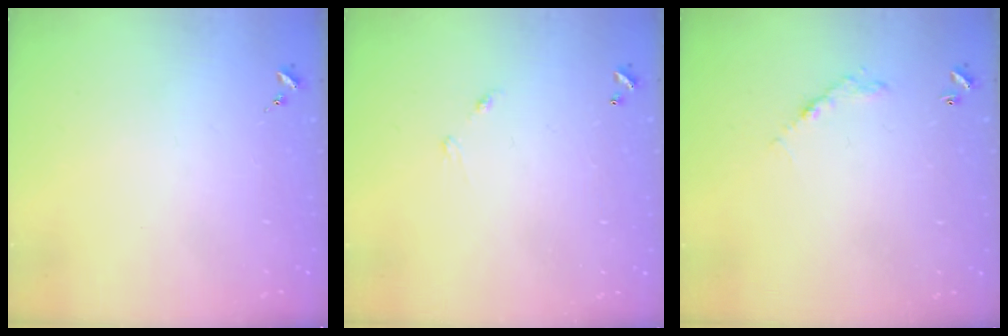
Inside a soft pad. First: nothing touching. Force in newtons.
{"total": 4.9, "press": 4.9, "slide": 0.3}
{"total": 5.1, "press": 5.1, "slide": 0.4}